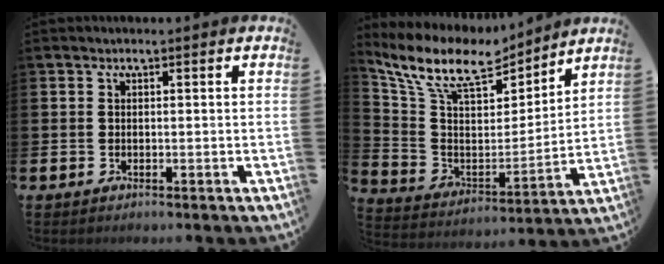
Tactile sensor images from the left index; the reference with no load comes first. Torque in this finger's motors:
{"motor_torque": [1.05, -1.09, 0.79, 0.21]}